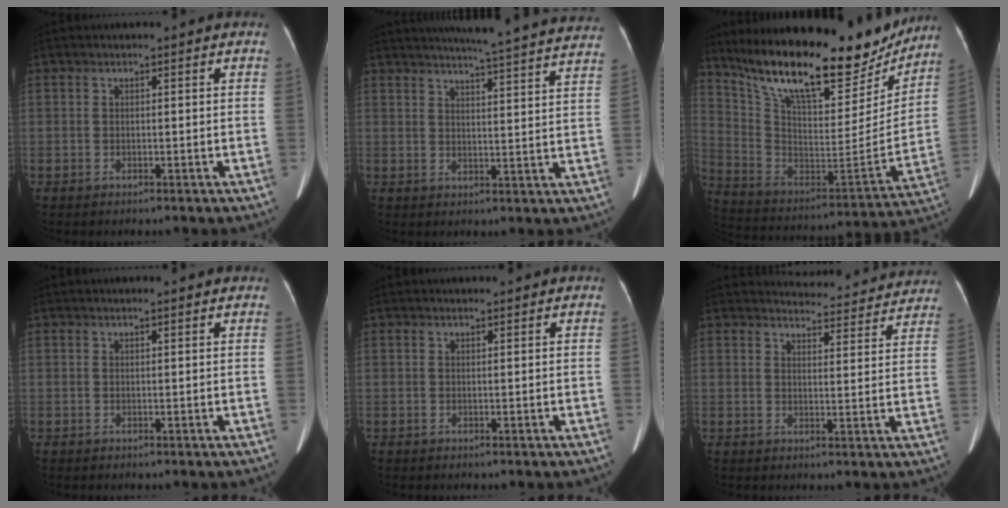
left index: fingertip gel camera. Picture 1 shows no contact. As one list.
[{"total": 23.7, "force": [22.1, 0.1, 8.8], "torque": [-0.129, -0.041, 0.259]}, {"total": 27.8, "force": [22.1, 8.0, 14.9], "torque": [-0.257, -0.016, 0.340]}, {"total": 2.0, "force": [1.9, 0.4, 0.6], "torque": [-0.014, 0.017, 0.020]}, {"total": 1.1, "force": [1.0, 0.2, 0.2], "torque": [-0.007, 0.011, 0.018]}, {"total": 14.0, "force": [13.6, 2.7, 1.5], "torque": [0.008, -0.017, 0.140]}]